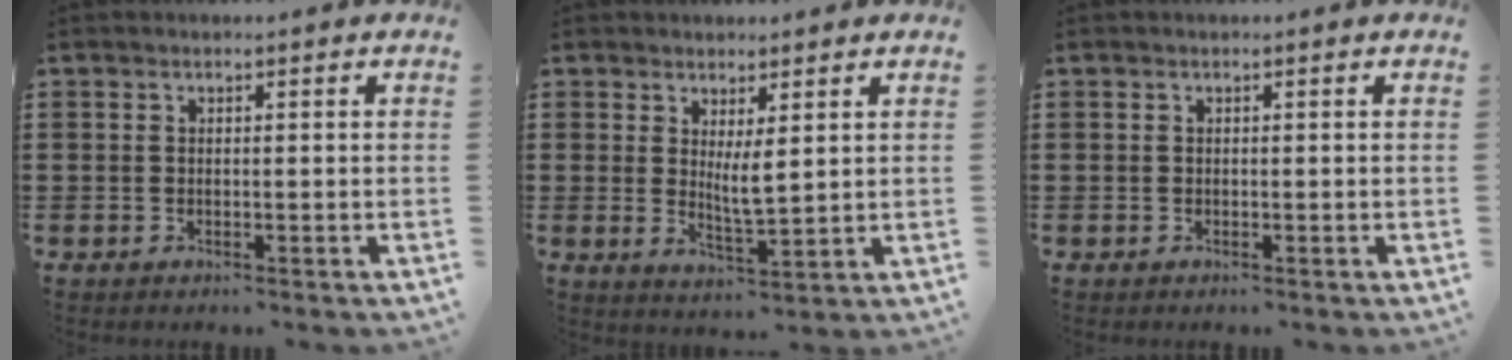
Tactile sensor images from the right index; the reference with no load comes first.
{"total": 4.1, "force": [1.4, 1.1, 3.7], "torque": [-0.066, -0.005, 0.025]}
{"total": 0.0}